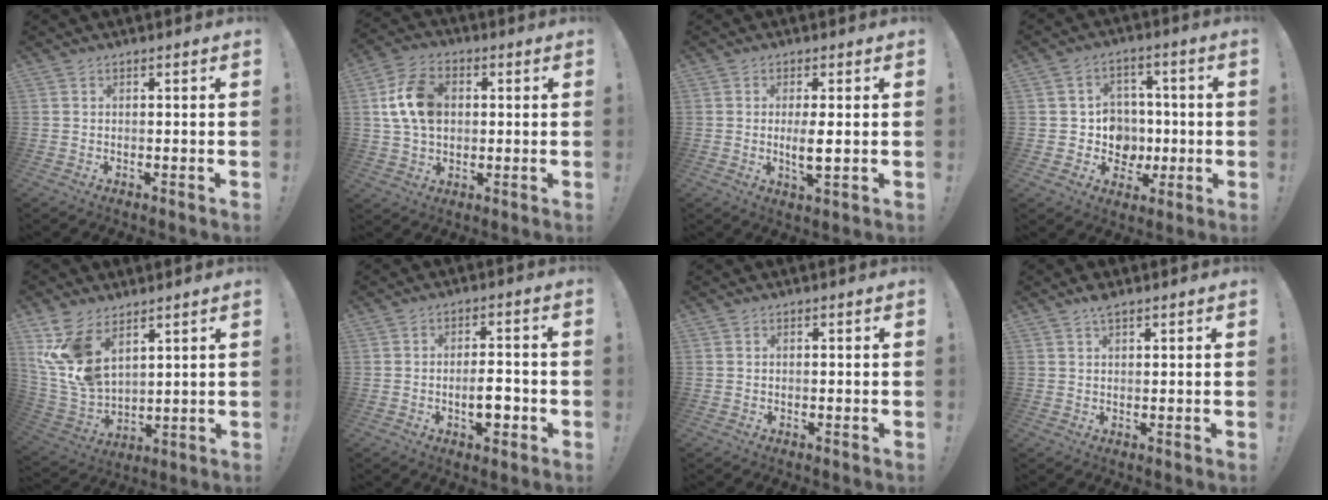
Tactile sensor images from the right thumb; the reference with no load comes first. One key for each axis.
{"total": 13.6, "fx": 2.3, "fy": 9.8, "fz": 9.2, "tx": -0.158, "ty": 0.007, "tz": 0.045}
{"total": 4.8, "fx": 0.0, "fy": 0.8, "fz": 4.7, "tx": -0.086, "ty": -0.017, "tz": -0.004}
{"total": 10.1, "fx": -1.0, "fy": 9.8, "fz": 2.4, "tx": -0.026, "ty": 0.005, "tz": -0.004}
{"total": 13.6, "fx": 7.4, "fy": 8.1, "fz": 8.0, "tx": -0.173, "ty": -0.052, "tz": 0.145}
{"total": 6.7, "fx": -2.2, "fy": 2.7, "fz": 5.7, "tx": -0.085, "ty": 0.004, "tz": -0.039}
{"total": 0.0}
{"total": 2.7, "fx": 2.0, "fy": 0.8, "fz": 1.6, "tx": -0.020, "ty": -0.010, "tz": 0.034}